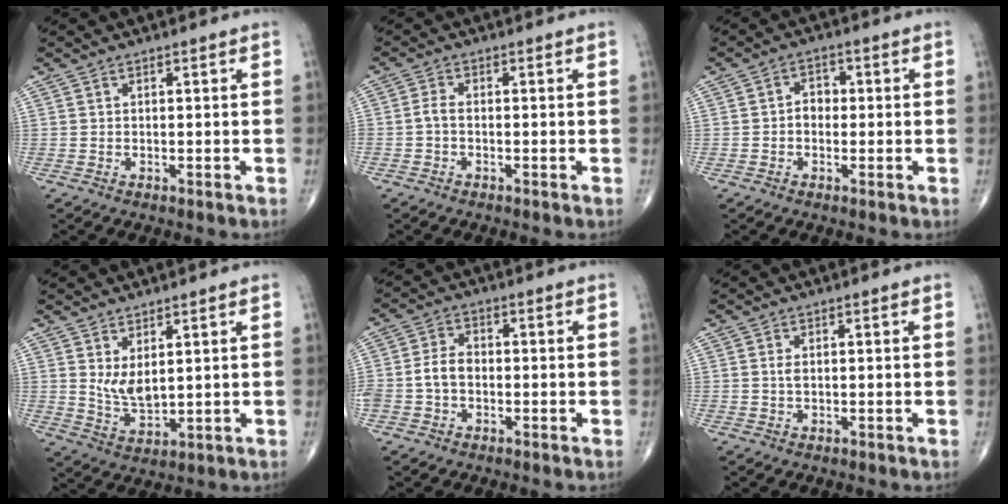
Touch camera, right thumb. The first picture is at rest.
{"total": 1.9, "force": [-0.6, 0.9, 1.5], "torque": [-0.032, 0.003, -0.017]}
{"total": 3.2, "force": [-0.3, 2.5, 2.0], "torque": [-0.014, 0.016, -0.013]}
{"total": 5.3, "force": [1.9, 2.4, 4.4], "torque": [-0.078, -0.028, 0.048]}
{"total": 4.9, "force": [-1.0, 3.4, 3.3], "torque": [-0.070, 0.018, -0.023]}
{"total": 0.9, "force": [0.2, 0.4, 0.9], "torque": [-0.020, -0.002, 0.004]}